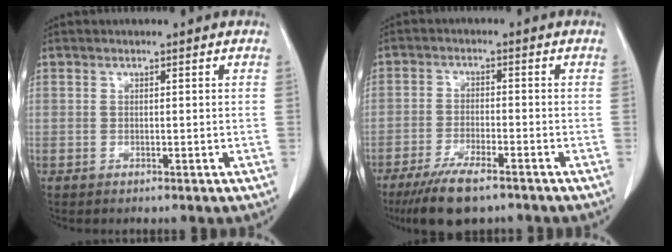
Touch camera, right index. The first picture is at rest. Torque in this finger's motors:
{"motor_torque": [0.83, -0.80, 0.41, 0.11]}